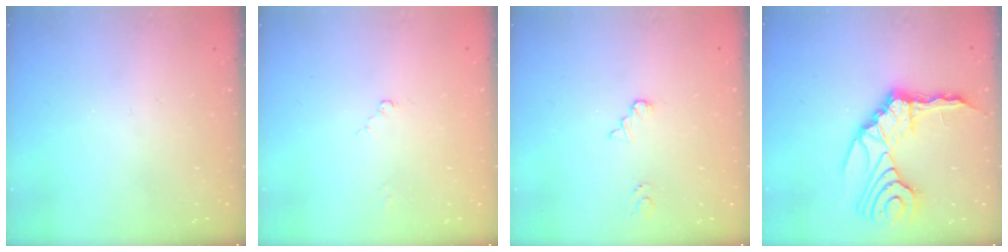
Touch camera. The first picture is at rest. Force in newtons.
{"total": 2.0, "press": 2.0, "slide": 0.3}
{"total": 1.4, "press": 1.4, "slide": 0.2}
{"total": 14.5, "press": 13.4, "slide": 5.4}